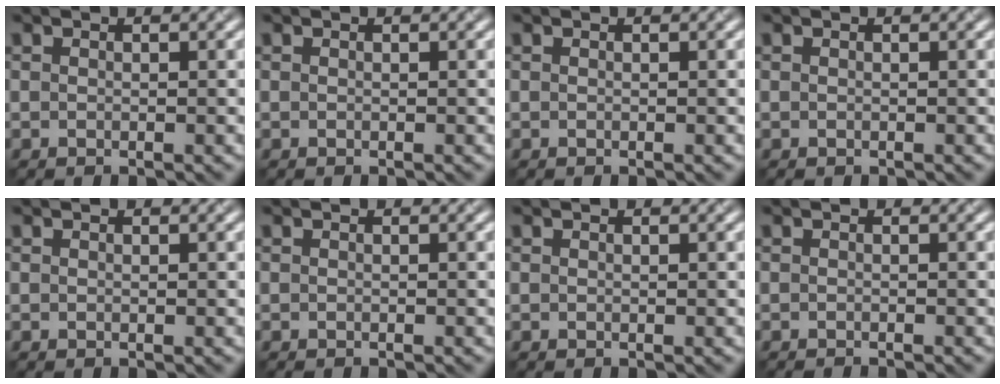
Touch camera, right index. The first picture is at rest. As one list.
[{"total": 0.0}, {"total": 0.0}, {"total": 0.0}, {"total": 0.0}, {"total": 0.8, "force": [-0.7, 0.1, 0.2], "torque": [0.003, -0.001, -0.010]}, {"total": 0.0}, {"total": 1.3, "force": [-1.1, 0.3, 0.5], "torque": [0.005, -0.002, -0.017]}]